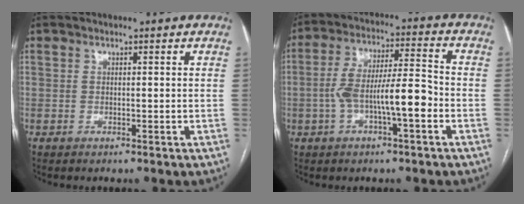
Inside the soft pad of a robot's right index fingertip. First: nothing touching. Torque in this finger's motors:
{"motor_torque": [0.98, -0.38, 0.45, 0.14]}